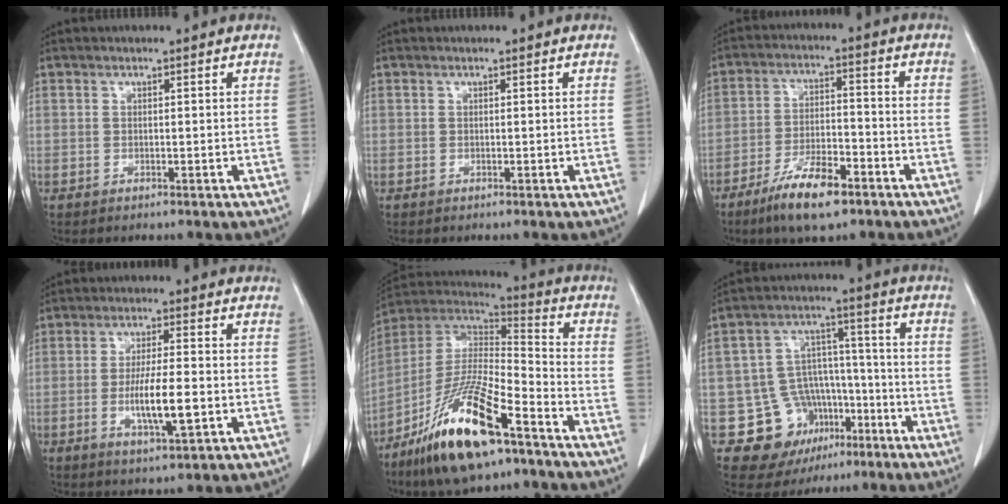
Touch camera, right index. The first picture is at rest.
{"total": 0.0}
{"total": 9.8, "force": [-6.5, 2.5, 6.9], "torque": [-0.131, -0.008, -0.113]}
{"total": 8.2, "force": [-1.9, 1.1, 7.9], "torque": [-0.144, -0.009, -0.033]}
{"total": 19.8, "force": [-12.2, 4.0, 15.1], "torque": [-0.303, -0.023, -0.223]}
{"total": 12.2, "force": [-5.5, 10.2, 3.8], "torque": [-0.057, 0.051, -0.070]}